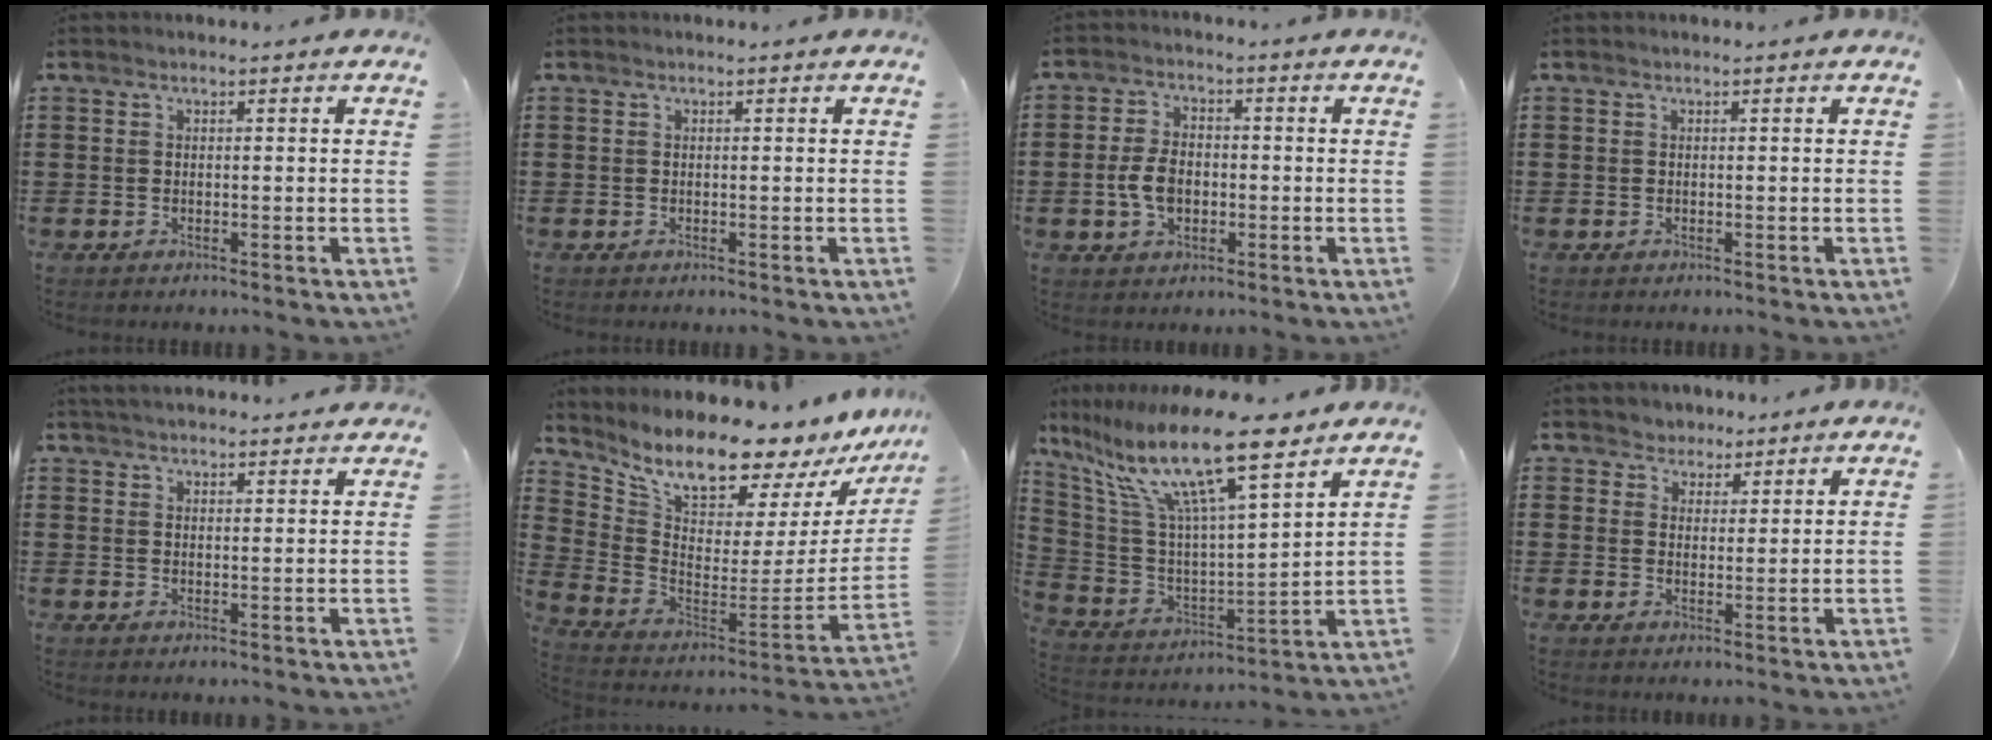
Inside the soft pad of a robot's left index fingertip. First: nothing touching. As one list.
[{"total": 0.0}, {"total": 5.4, "force": [-1.0, 3.4, 4.1], "torque": [-0.103, -0.001, -0.025]}, {"total": 0.0}, {"total": 2.6, "force": [2.6, -0.1, 0.1], "torque": [-0.009, -0.002, 0.050]}, {"total": 10.7, "force": [9.8, 2.1, 3.9], "torque": [-0.099, -0.092, 0.162]}, {"total": 14.8, "force": [10.2, 2.6, 10.4], "torque": [-0.227, -0.061, 0.170]}, {"total": 3.2, "force": [2.5, 2.0, -0.3], "torque": [-0.010, 0.008, 0.045]}]